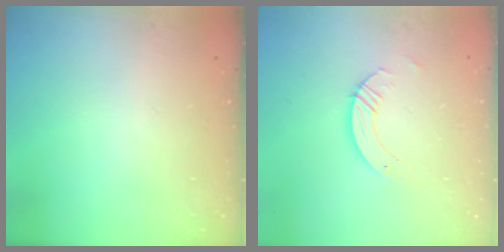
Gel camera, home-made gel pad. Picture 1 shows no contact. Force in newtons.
{"total": 4.7, "press": 4.7, "slide": 0.3}